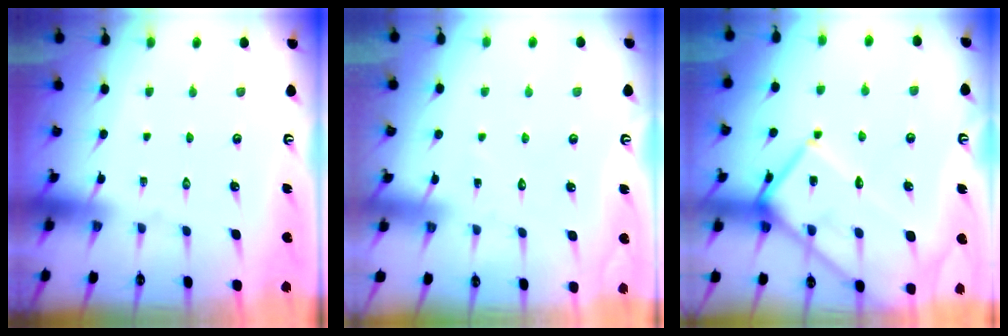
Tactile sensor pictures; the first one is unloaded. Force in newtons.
{"total": 4.5, "press": 4.5, "slide": 0.4}
{"total": 17.2, "press": 17.2, "slide": 1.6}